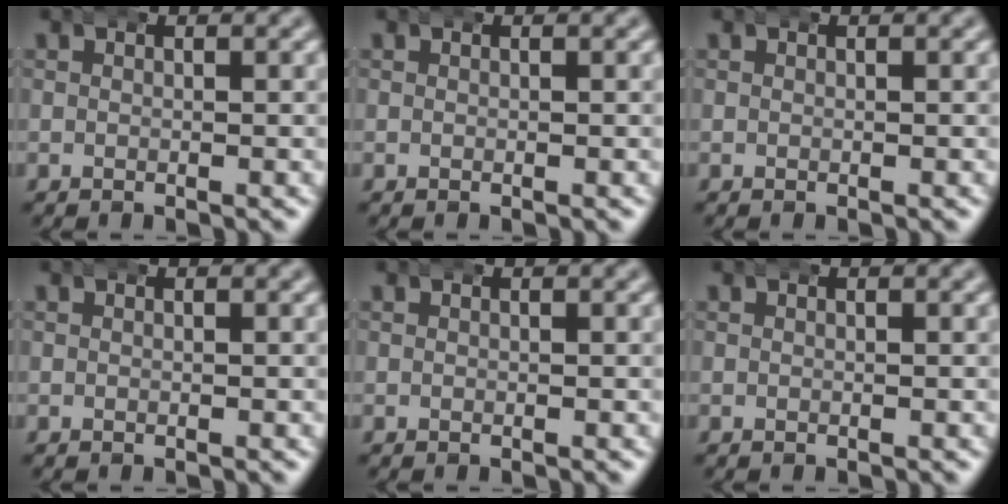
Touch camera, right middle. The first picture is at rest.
{"total": 0.0}
{"total": 0.0}
{"total": 0.0}
{"total": 0.0}
{"total": 0.0}